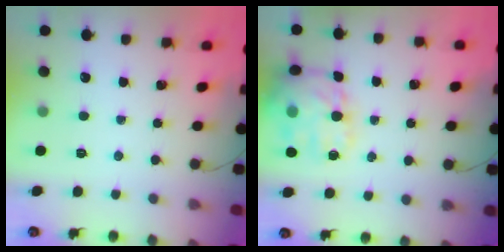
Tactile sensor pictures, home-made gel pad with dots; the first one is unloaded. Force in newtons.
{"total": 19.6, "press": 19.4, "slide": 2.4}